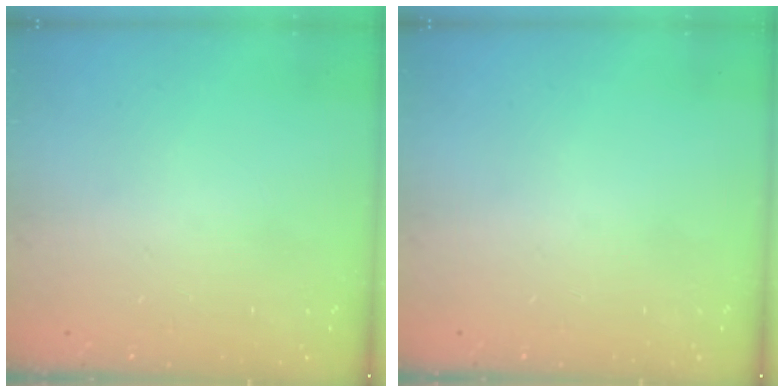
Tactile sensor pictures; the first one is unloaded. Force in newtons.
{"total": 0.0}